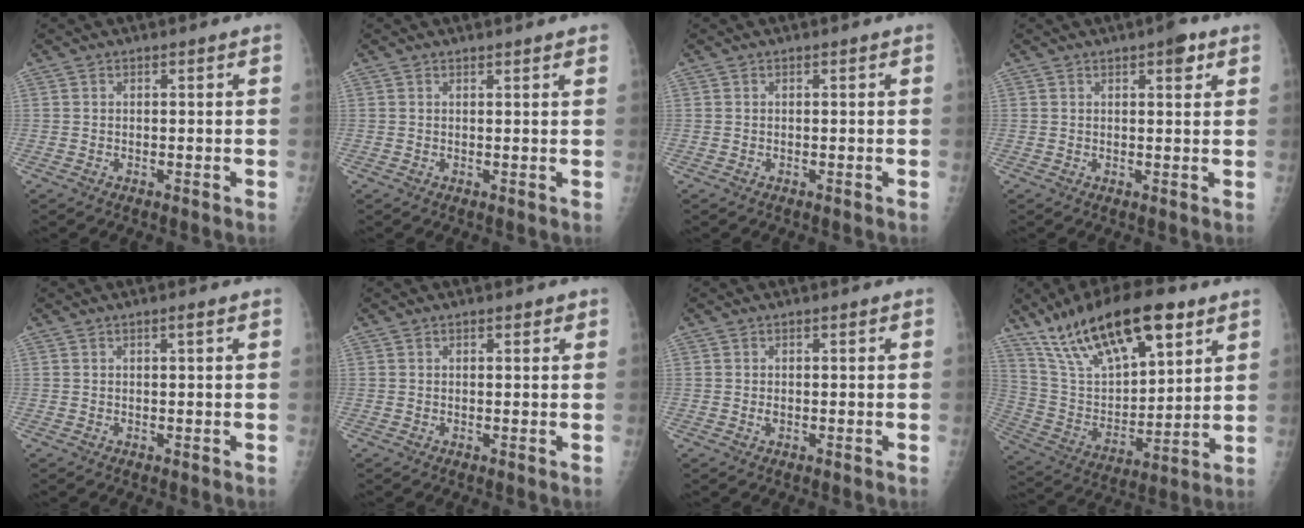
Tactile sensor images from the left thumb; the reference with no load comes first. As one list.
[{"total": 2.5, "force": [2.2, 0.2, 1.2], "torque": [-0.008, -0.002, 0.022]}, {"total": 0.0}, {"total": 3.3, "force": [1.9, 1.2, 2.4], "torque": [-0.022, -0.005, 0.021]}, {"total": 0.9, "force": [0.5, 0.0, 0.8], "torque": [-0.014, 0.000, 0.008]}, {"total": 1.4, "force": [0.9, 0.7, 0.8], "torque": [-0.004, -0.003, 0.010]}, {"total": 0.8, "force": [0.2, 0.4, 0.7], "torque": [-0.010, -0.001, 0.006]}, {"total": 23.4, "force": [14.6, 9.0, 15.9], "torque": [-0.250, -0.041, 0.269]}]